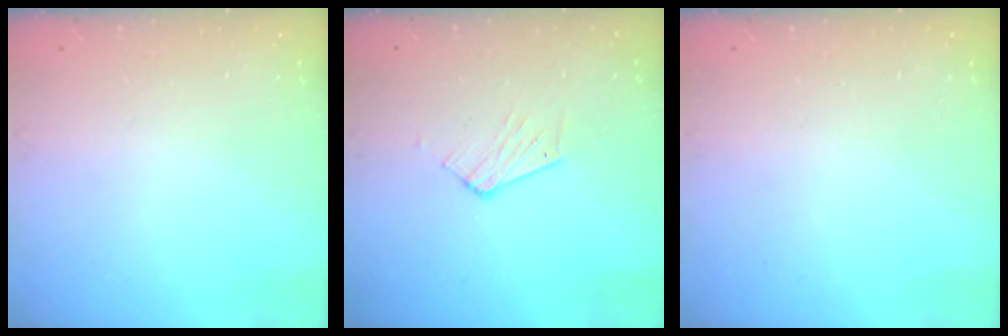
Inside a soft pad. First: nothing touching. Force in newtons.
{"total": 5.2, "press": 5.2, "slide": 0.4}
{"total": 0.0}